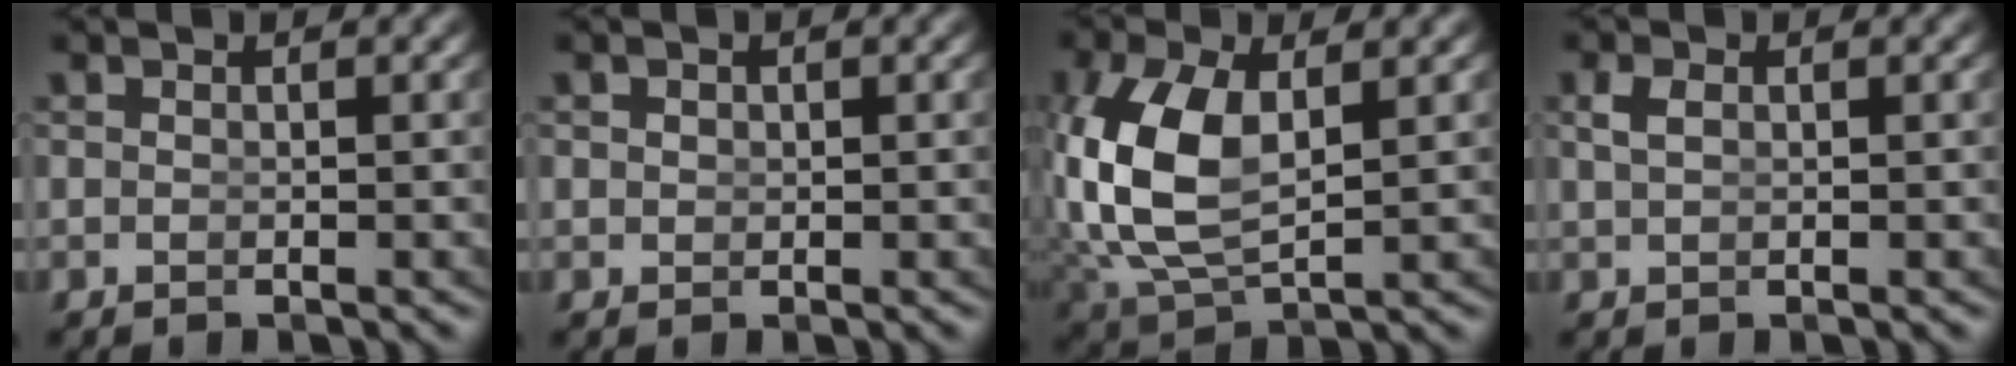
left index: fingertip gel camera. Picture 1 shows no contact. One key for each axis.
{"total": 0.7, "fx": 0.2, "fy": 0.6, "fz": 0.2, "tx": -0.009, "ty": -0.012, "tz": 0.011}
{"total": 7.8, "fx": 0.6, "fy": 5.0, "fz": 6.0, "tx": -0.167, "ty": -0.032, "tz": 0.038}
{"total": 0.6, "fx": 0.2, "fy": 0.1, "fz": 0.6, "tx": -0.012, "ty": -0.005, "tz": 0.012}